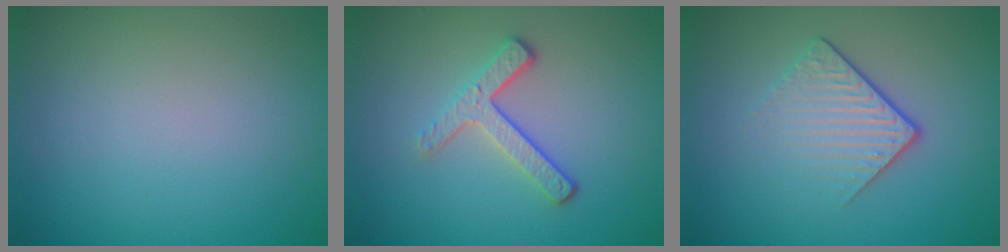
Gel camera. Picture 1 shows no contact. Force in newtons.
{"total": 3.2, "press": 2.5, "slide": 2.0}
{"total": 4.0, "press": 2.4, "slide": 3.2}